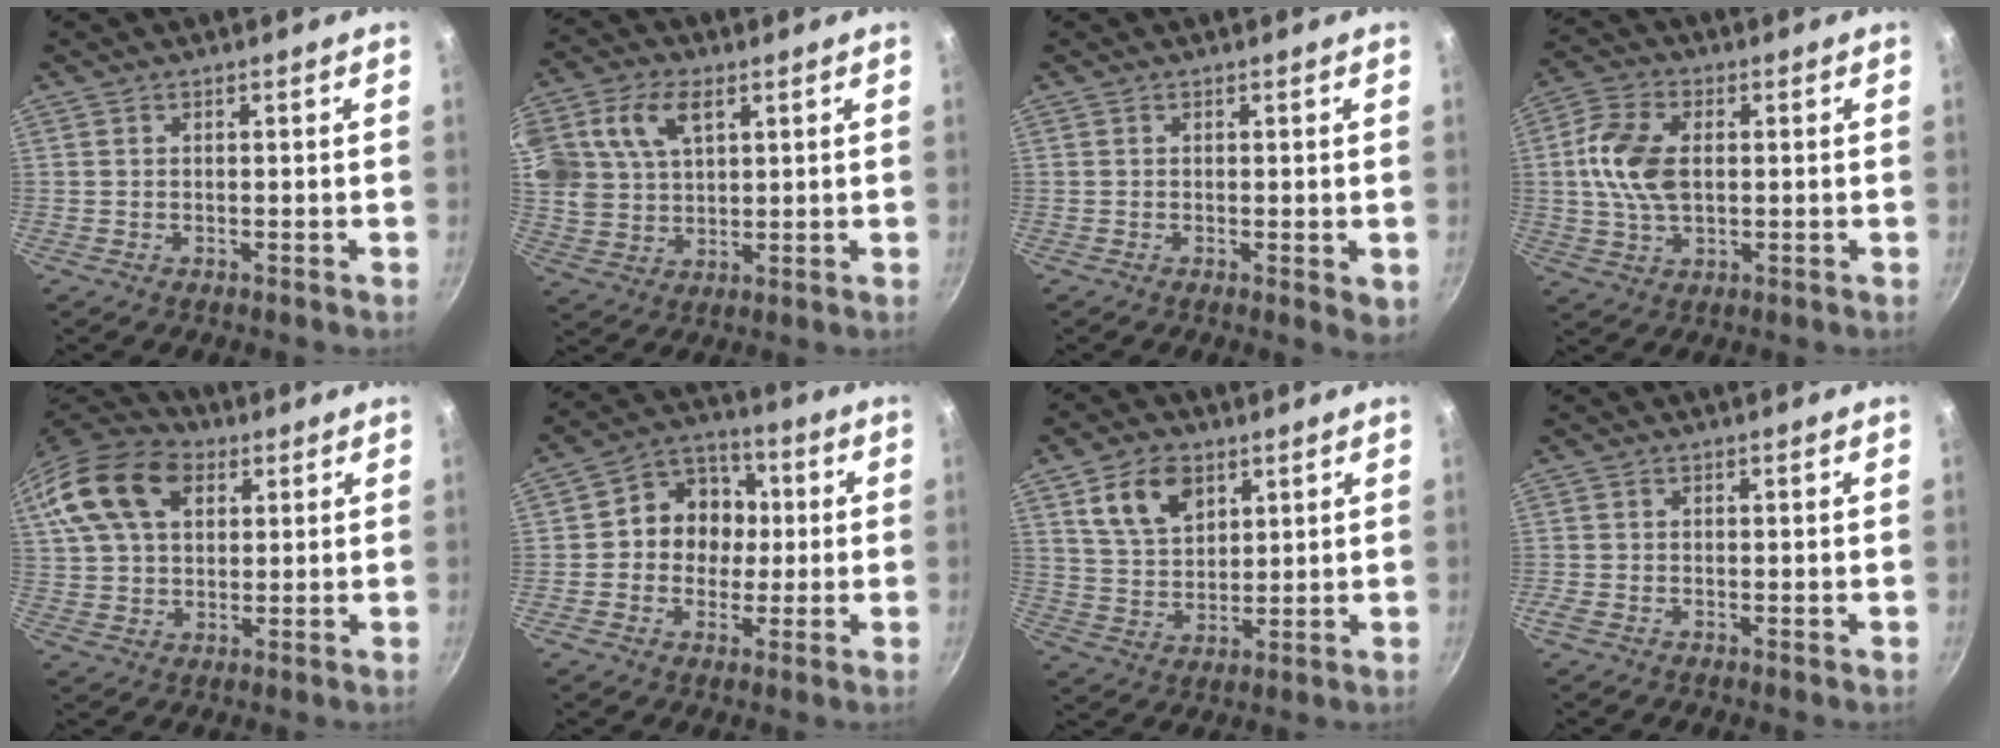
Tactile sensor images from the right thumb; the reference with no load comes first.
{"total": 15.5, "force": [6.0, 10.6, 9.5], "torque": [-0.199, 0.011, 0.116]}
{"total": 2.4, "force": [-0.3, 0.8, 2.3], "torque": [-0.030, -0.010, -0.004]}
{"total": 10.7, "force": [1.0, 6.6, 8.4], "torque": [-0.156, 0.012, 0.012]}
{"total": 18.1, "force": [7.0, 12.0, 11.6], "torque": [-0.215, 0.014, 0.118]}
{"total": 11.0, "force": [0.5, 9.7, 5.2], "torque": [-0.032, 0.019, -0.012]}
{"total": 10.1, "force": [4.9, 6.5, 5.9], "torque": [-0.083, -0.016, 0.096]}
{"total": 1.0, "force": [-0.4, 0.5, 0.7], "torque": [-0.018, 0.000, -0.013]}